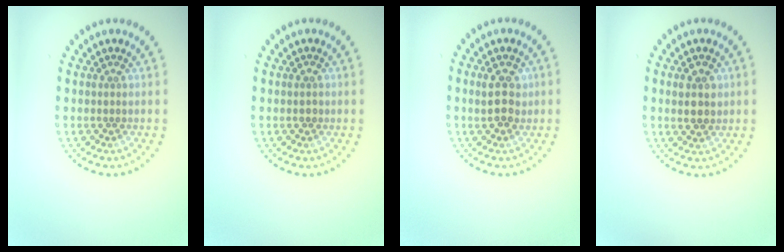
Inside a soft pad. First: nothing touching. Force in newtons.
{"total": 0.9, "press": 0.9, "slide": 0.1}
{"total": 2.9, "press": 2.9, "slide": 0.4}
{"total": 2.6, "press": 2.5, "slide": 0.6}